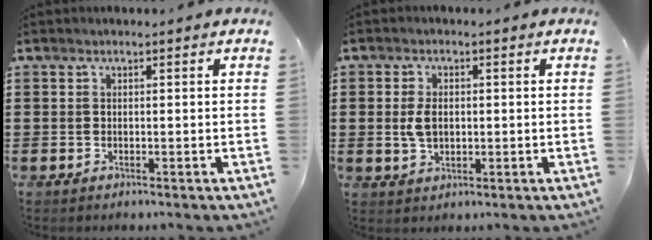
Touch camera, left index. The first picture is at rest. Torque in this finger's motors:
{"motor_torque": [1.08, 1.05, 0.40, 0.06]}